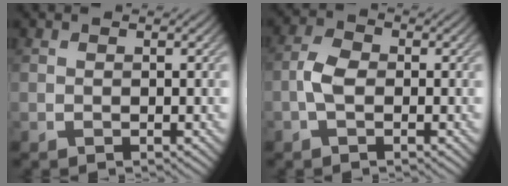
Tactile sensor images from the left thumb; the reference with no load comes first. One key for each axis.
{"total": 3.2, "fx": -0.9, "fy": 1.8, "fz": 2.6, "tx": -0.057, "ty": 0.008, "tz": -0.026}